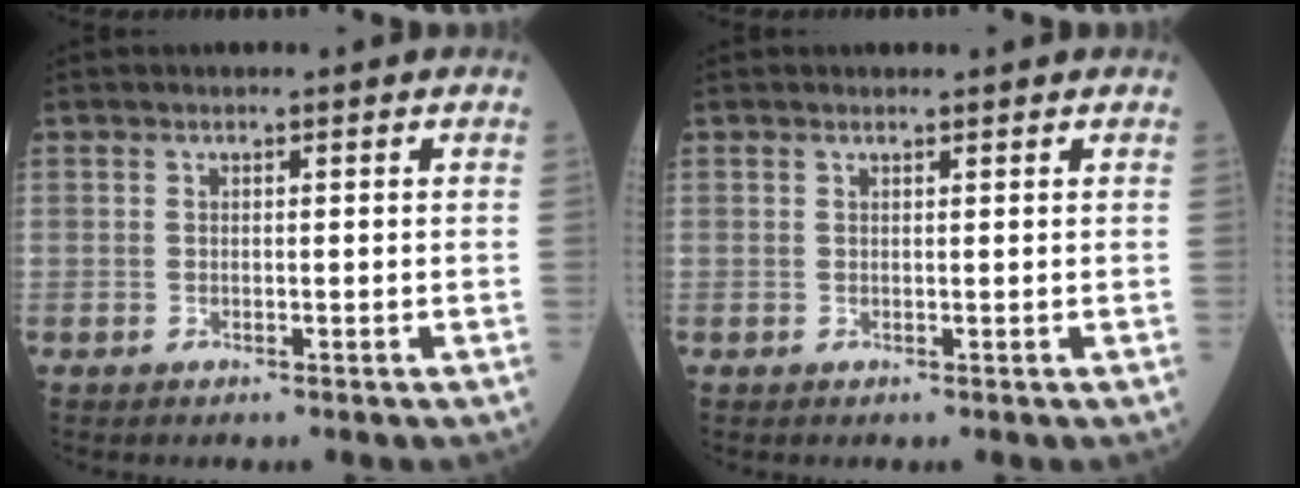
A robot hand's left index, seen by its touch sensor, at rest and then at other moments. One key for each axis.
{"total": 0.9, "fx": 0.9, "fy": 0.0, "fz": 0.2, "tx": -0.013, "ty": 0.003, "tz": 0.012}